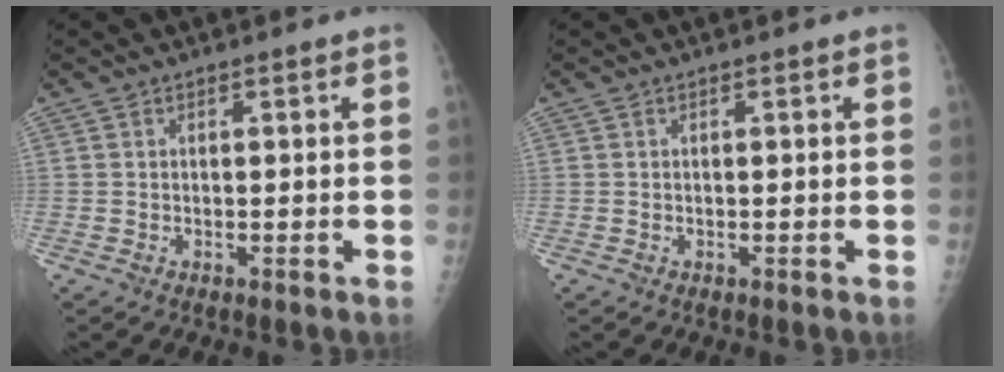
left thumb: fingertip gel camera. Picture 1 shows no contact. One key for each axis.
{"total": 0.0}